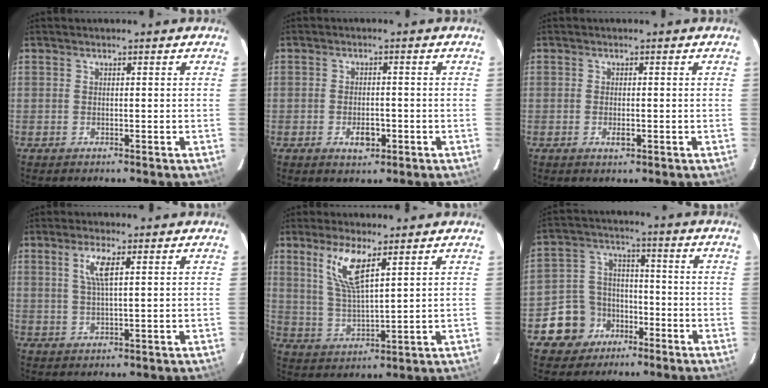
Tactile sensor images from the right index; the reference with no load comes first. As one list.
[{"total": 3.9, "force": [-1.6, 2.3, 2.7], "torque": [-0.051, -0.003, -0.024]}, {"total": 1.8, "force": [-0.7, 0.8, 1.4], "torque": [-0.026, -0.001, -0.011]}, {"total": 4.1, "force": [1.6, 0.4, 3.8], "torque": [-0.076, 0.001, 0.030]}, {"total": 8.6, "force": [4.7, 1.8, 7.0], "torque": [-0.141, -0.005, 0.099]}, {"total": 9.6, "force": [-5.2, 7.9, 1.6], "torque": [-0.057, 0.036, -0.078]}]